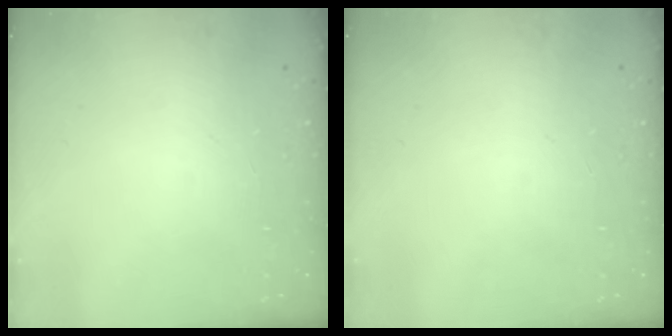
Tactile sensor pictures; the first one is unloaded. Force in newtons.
{"total": 0.0}